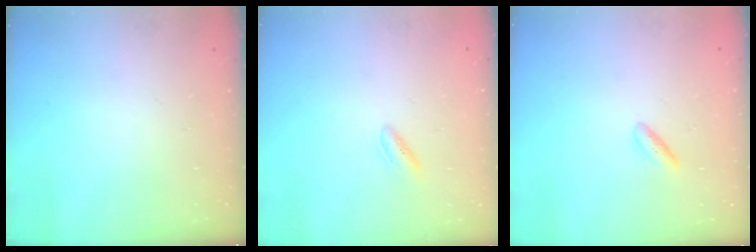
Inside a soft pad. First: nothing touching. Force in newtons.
{"total": 2.5, "press": 2.4, "slide": 0.7}
{"total": 2.5, "press": 2.2, "slide": 1.1}